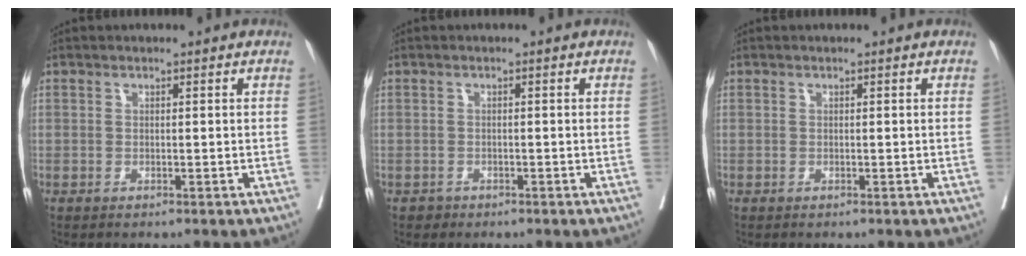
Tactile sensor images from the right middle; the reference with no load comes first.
{"total": 0.9, "force": [-0.6, 0.6, -0.1], "torque": [-0.001, 0.003, -0.011]}
{"total": 0.0}